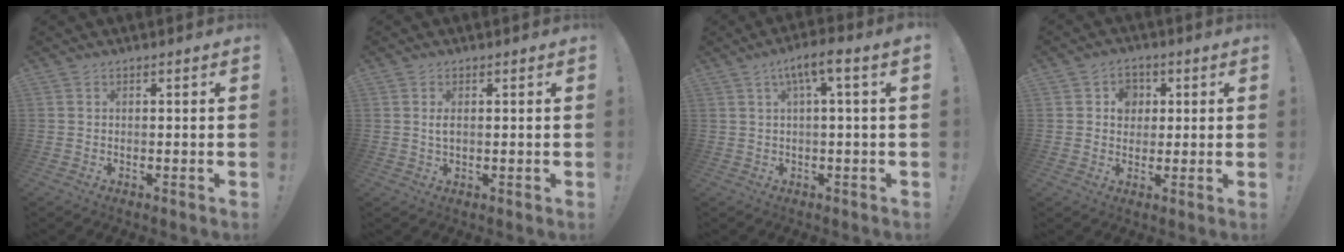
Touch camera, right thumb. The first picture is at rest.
{"total": 2.1, "force": [0.4, 0.9, 1.8], "torque": [-0.022, -0.004, 0.003]}
{"total": 6.9, "force": [2.1, 0.4, 6.5], "torque": [-0.114, -0.006, 0.032]}
{"total": 6.5, "force": [1.5, 5.8, 2.4], "torque": [-0.031, 0.000, 0.030]}